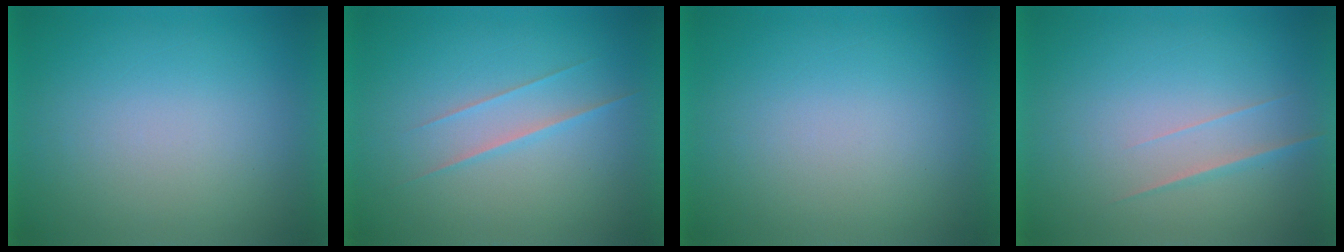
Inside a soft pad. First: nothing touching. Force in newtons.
{"total": 1.5}
{"total": 0.0}
{"total": 1.5}